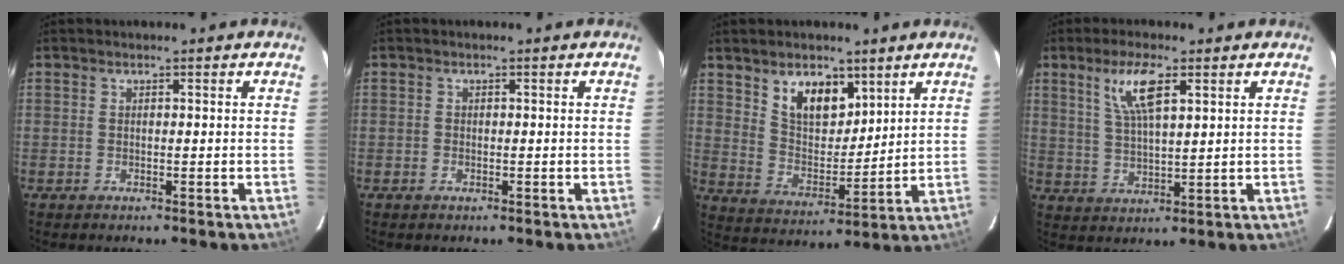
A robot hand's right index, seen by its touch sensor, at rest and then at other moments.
{"total": 0.7, "force": [-0.4, 0.5, 0.1], "torque": [-0.002, -0.001, -0.007]}
{"total": 10.1, "force": [6.1, 5.6, 5.7], "torque": [-0.096, 0.005, 0.122]}
{"total": 7.6, "force": [3.7, 2.0, 6.4], "torque": [-0.122, 0.003, 0.075]}